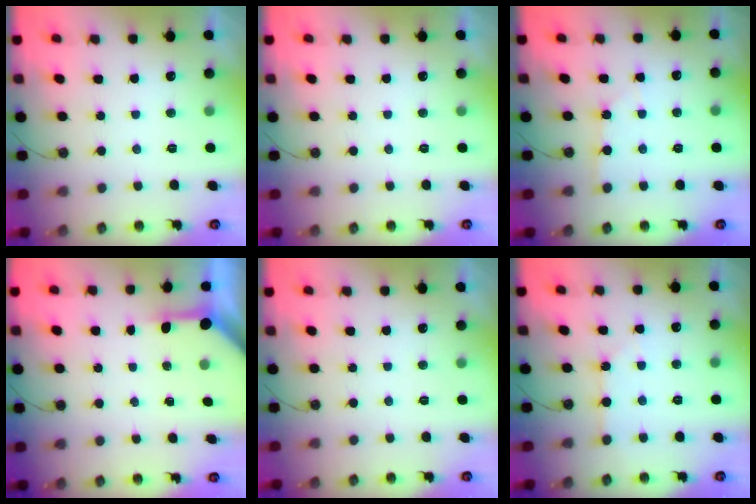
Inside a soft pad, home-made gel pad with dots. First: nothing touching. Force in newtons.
{"total": 0.0}
{"total": 1.6, "press": 1.6, "slide": 0.3}
{"total": 3.5, "press": 3.5, "slide": 0.5}
{"total": 0.0}
{"total": 1.9, "press": 1.8, "slide": 0.4}